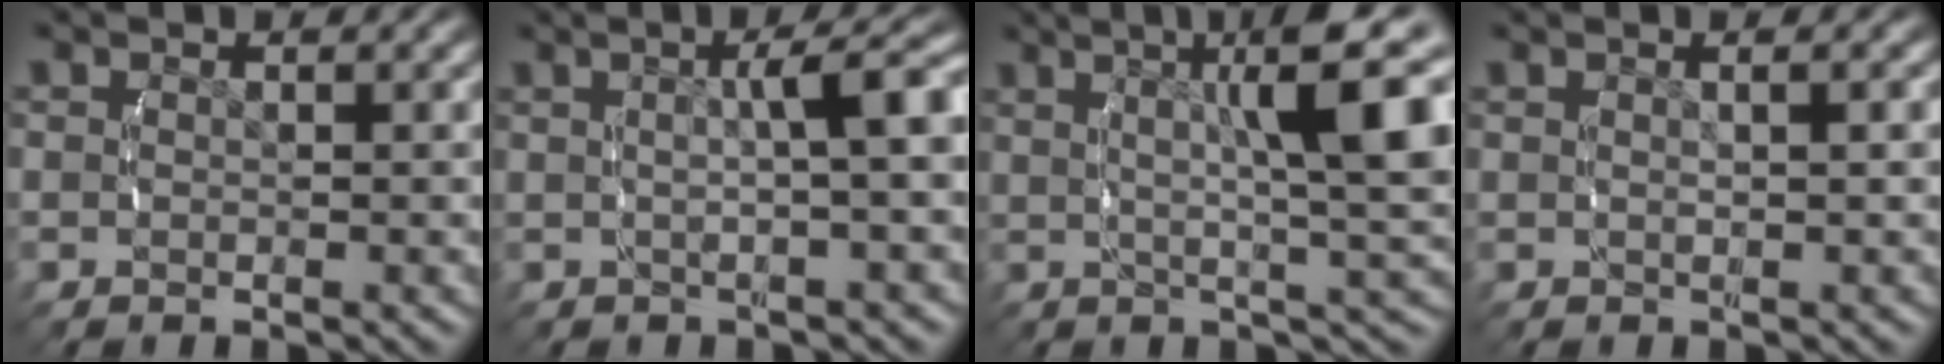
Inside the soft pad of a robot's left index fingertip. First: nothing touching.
{"total": 5.2, "force": [0.9, 1.5, 4.9], "torque": [-0.059, 0.026, 0.009]}
{"total": 11.5, "force": [4.7, 3.5, 9.9], "torque": [-0.112, 0.042, 0.057]}
{"total": 1.4, "force": [0.6, 0.0, 1.2], "torque": [-0.011, 0.008, 0.011]}